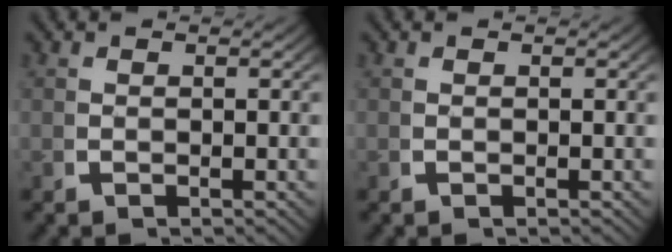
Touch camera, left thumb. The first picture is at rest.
{"total": 0.0}